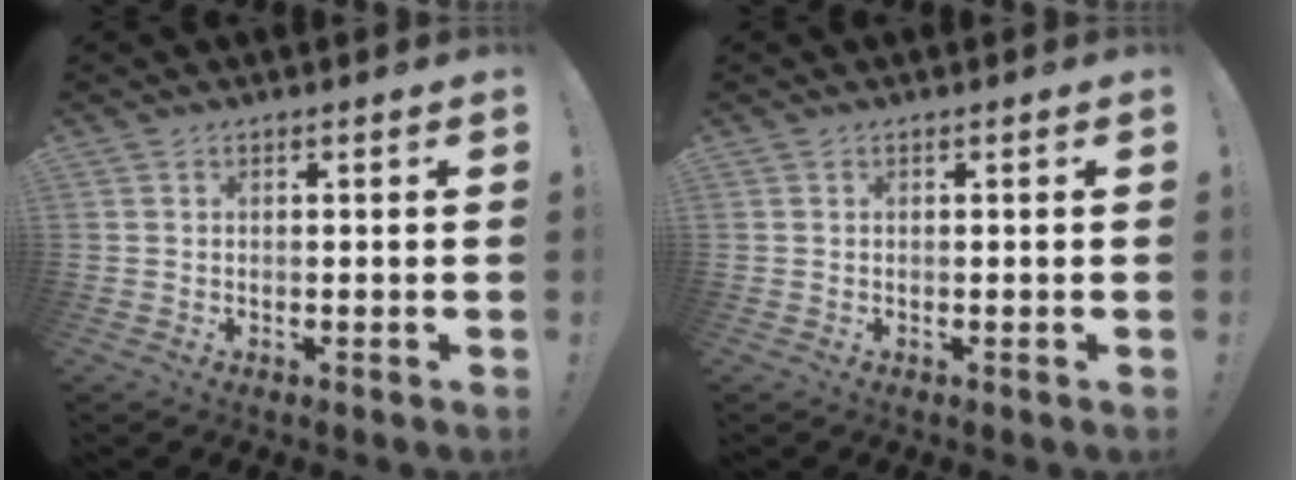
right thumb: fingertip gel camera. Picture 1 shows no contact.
{"total": 0.0}